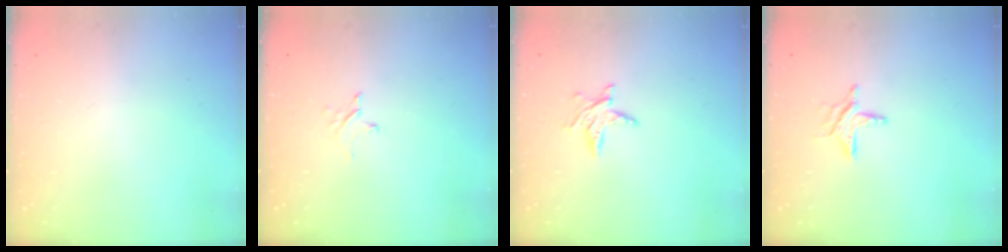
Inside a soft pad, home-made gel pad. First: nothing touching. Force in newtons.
{"total": 2.6, "press": 2.6, "slide": 0.3}
{"total": 5.2, "press": 5.2, "slide": 0.5}
{"total": 6.7, "press": 6.7, "slide": 0.5}